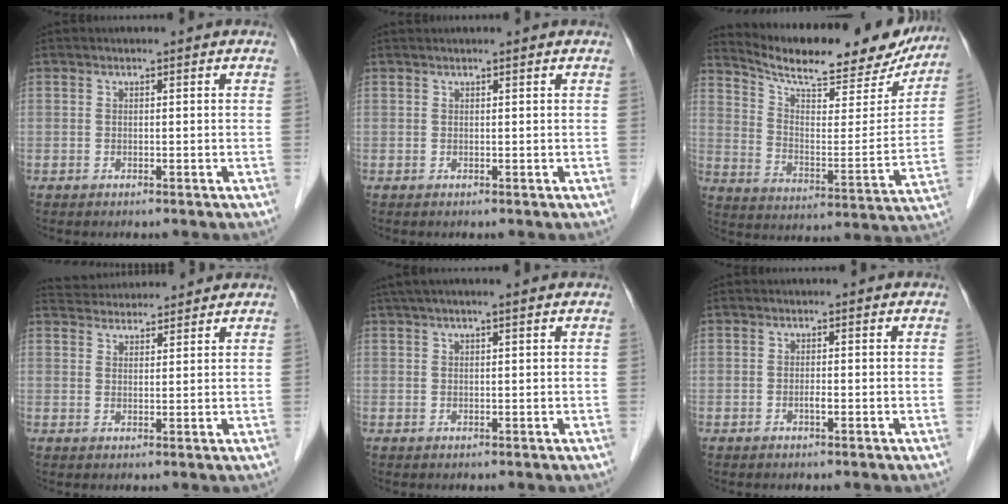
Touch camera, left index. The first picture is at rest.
{"total": 1.6, "force": [1.5, 0.0, 0.5], "torque": [-0.009, 0.021, 0.024]}
{"total": 23.1, "force": [20.4, 5.3, 9.6], "torque": [-0.146, -0.021, 0.280]}
{"total": 8.1, "force": [7.9, 1.2, 1.5], "torque": [-0.031, 0.034, 0.121]}
{"total": 6.2, "force": [5.0, 0.0, 3.7], "torque": [-0.062, 0.039, 0.077]}
{"total": 0.6, "force": [-0.2, 0.0, 0.5], "torque": [-0.009, 0.001, -0.006]}